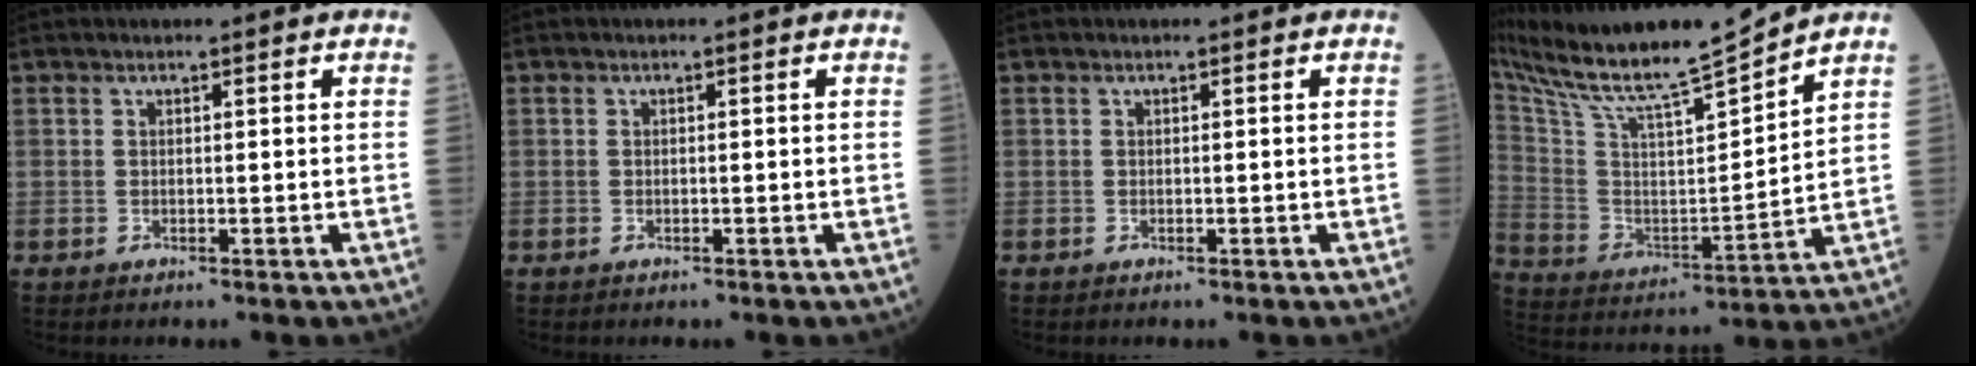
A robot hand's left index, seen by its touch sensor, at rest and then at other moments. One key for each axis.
{"total": 0.0}
{"total": 0.0}
{"total": 19.0, "fx": 17.2, "fy": -0.3, "fz": 7.9, "tx": -0.165, "ty": -0.021, "tz": 0.307}